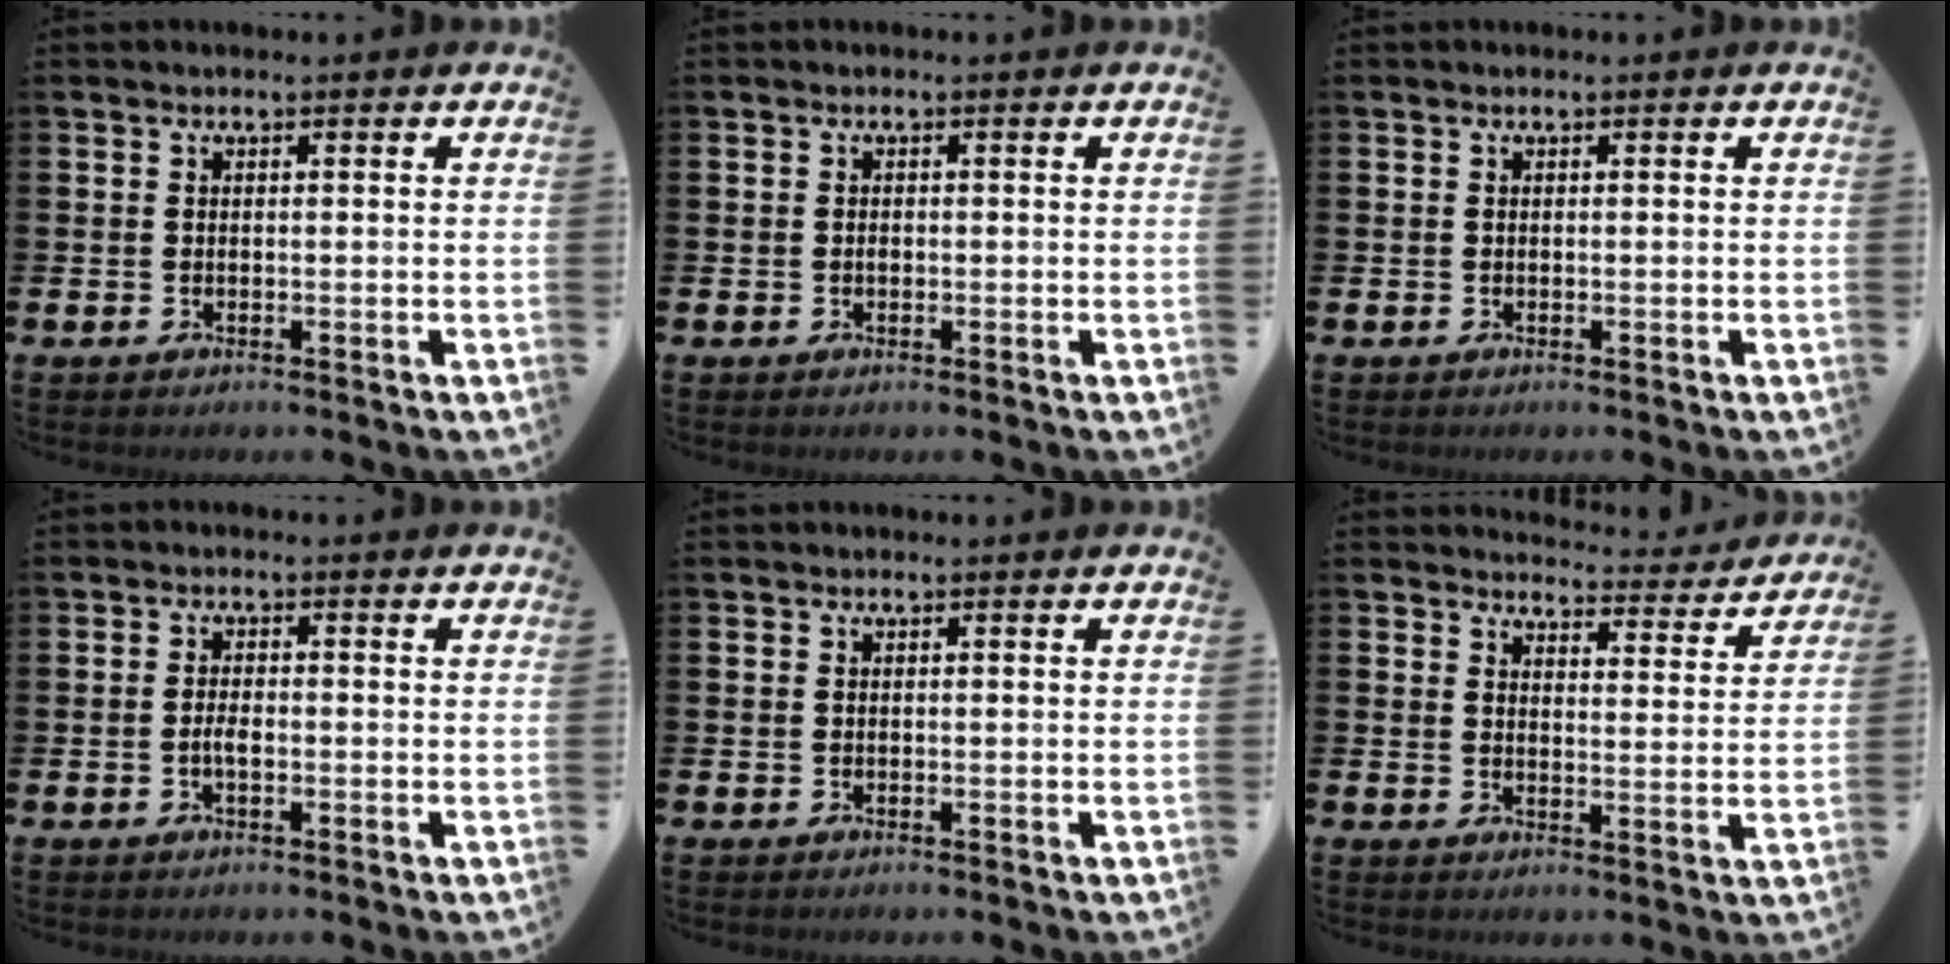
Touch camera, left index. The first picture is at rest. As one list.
[{"total": 0.5, "force": [-0.1, 0.4, 0.4], "torque": [-0.003, -0.001, -0.004]}, {"total": 0.0}, {"total": 1.8, "force": [-0.5, 0.8, 1.6], "torque": [-0.024, -0.001, -0.011]}, {"total": 0.0}, {"total": 3.9, "force": [3.9, 0.6, 0.3], "torque": [-0.008, -0.034, 0.064]}]